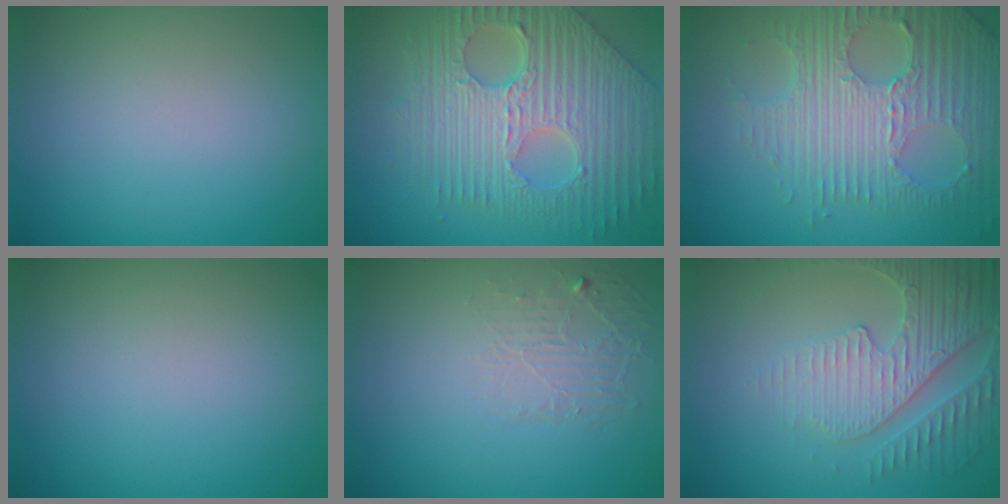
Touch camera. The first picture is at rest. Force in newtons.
{"total": 10.3, "press": 7.1, "slide": 7.5}
{"total": 8.0, "press": 5.6, "slide": 5.8}
{"total": 0.0}
{"total": 1.8, "press": 0.4, "slide": 1.8}
{"total": 4.3, "press": 4.3, "slide": 0.4}